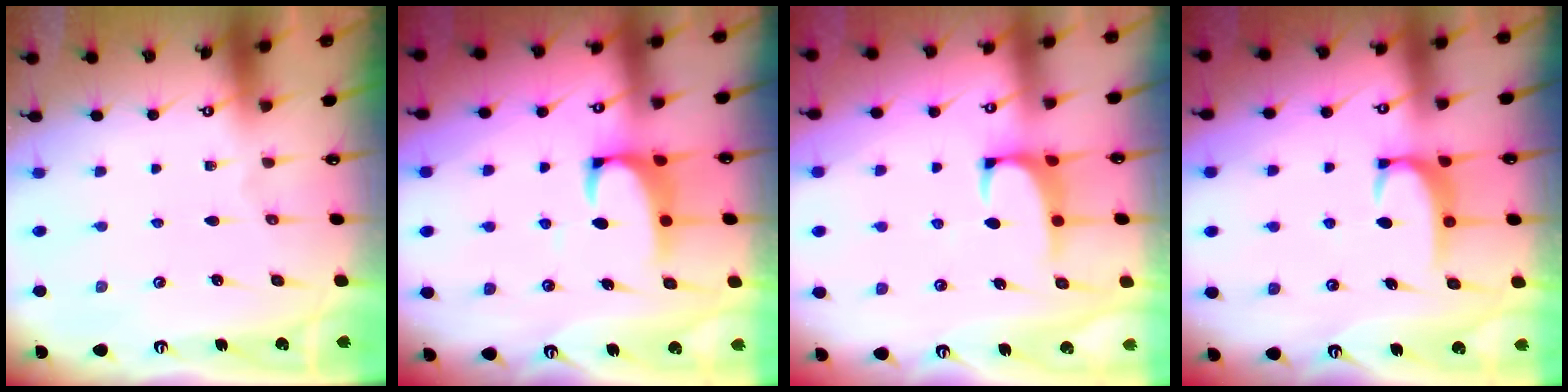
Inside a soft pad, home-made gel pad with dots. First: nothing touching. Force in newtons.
{"total": 2.2, "press": 2.0, "slide": 1.0}
{"total": 0.8, "press": 0.6, "slide": 0.6}
{"total": 2.8, "press": 2.8, "slide": 0.4}